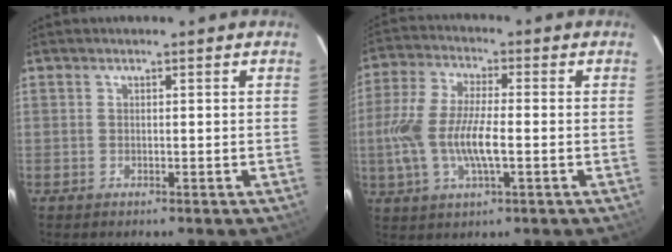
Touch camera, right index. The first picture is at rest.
{"total": 12.3, "force": [-2.1, 4.0, 11.4], "torque": [-0.243, -0.003, -0.043]}